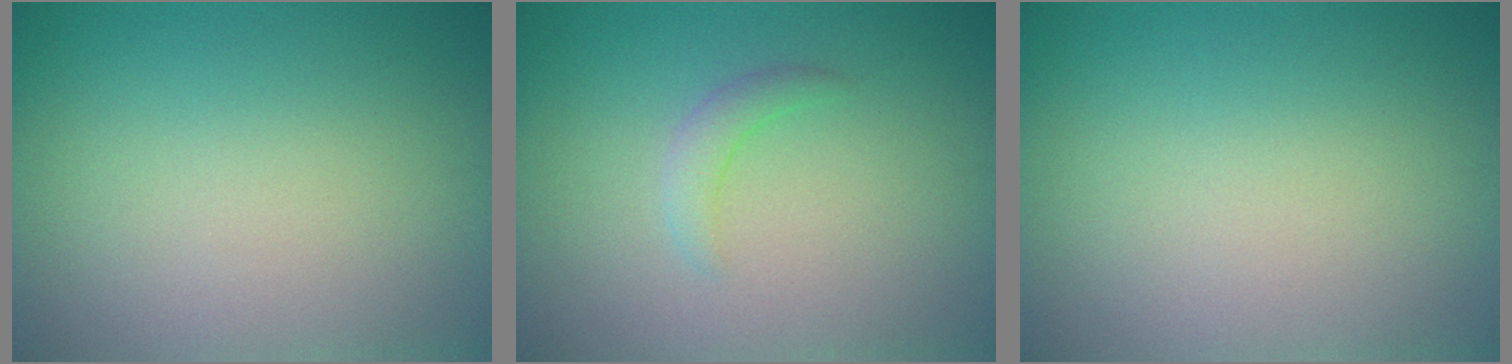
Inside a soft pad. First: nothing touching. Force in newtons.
{"total": 1.6, "press": 1.6, "slide": 0.2}
{"total": 0.0}